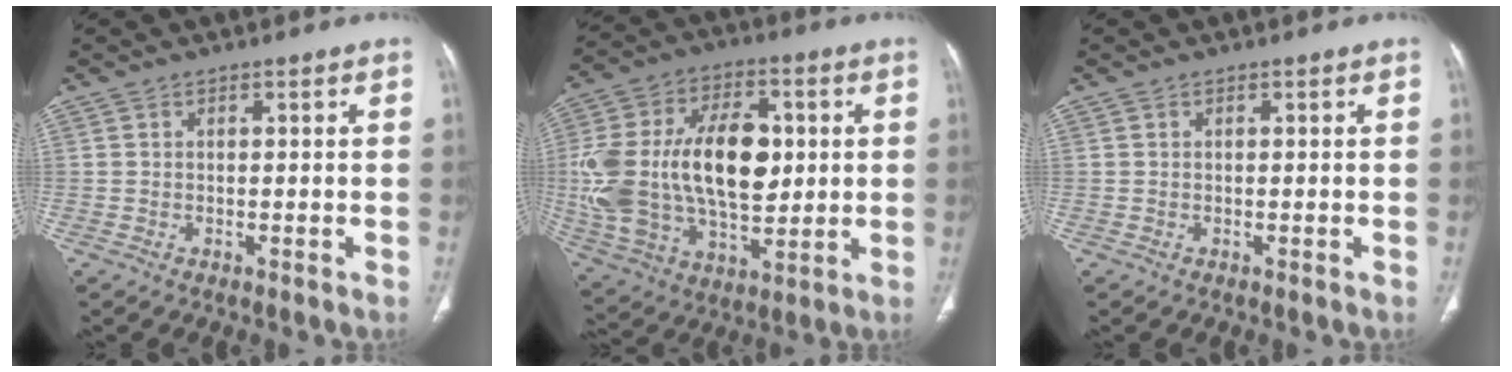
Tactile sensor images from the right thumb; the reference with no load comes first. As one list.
[{"total": 25.9, "force": [2.1, 15.2, 20.8], "torque": [-0.394, -0.001, 0.045]}, {"total": 0.0}]